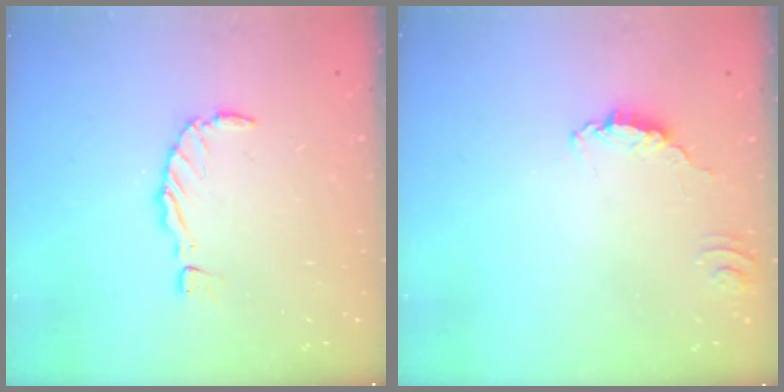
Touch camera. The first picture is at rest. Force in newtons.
{"total": 1.7, "press": 1.7, "slide": 0.2}